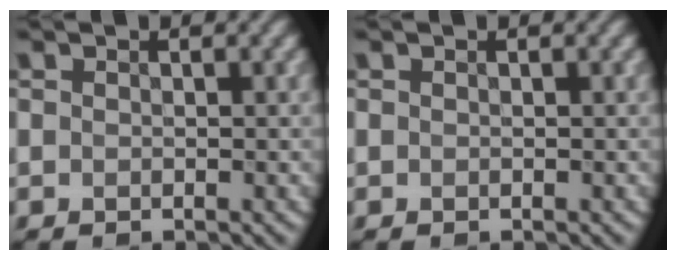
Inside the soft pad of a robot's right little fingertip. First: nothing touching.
{"total": 0.0}